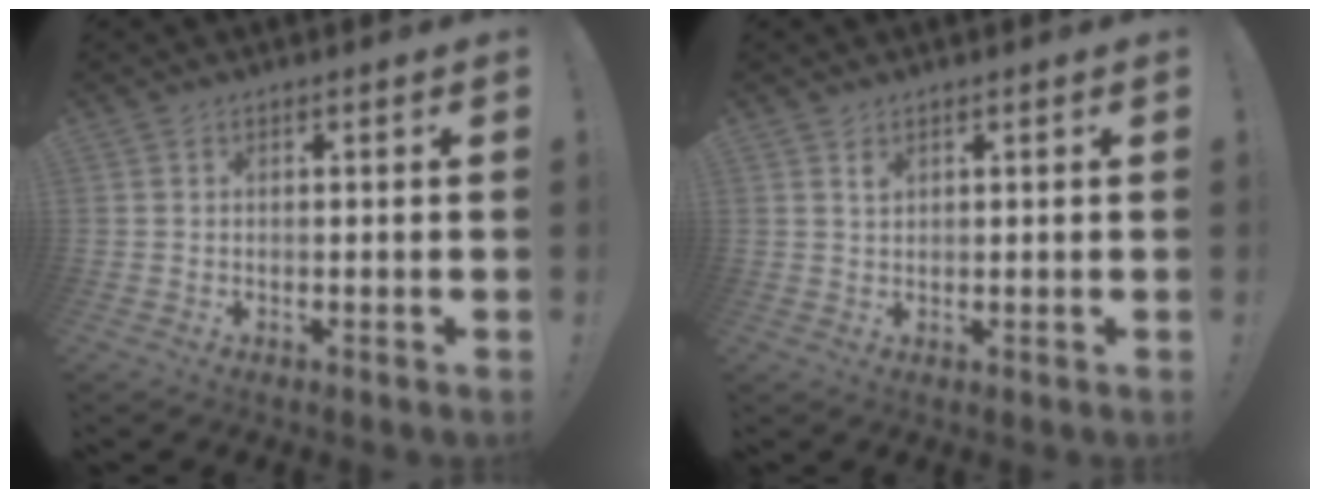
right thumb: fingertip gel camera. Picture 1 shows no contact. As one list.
[{"total": 1.4, "force": [1.0, 0.8, 0.6], "torque": [0.002, -0.007, 0.017]}]